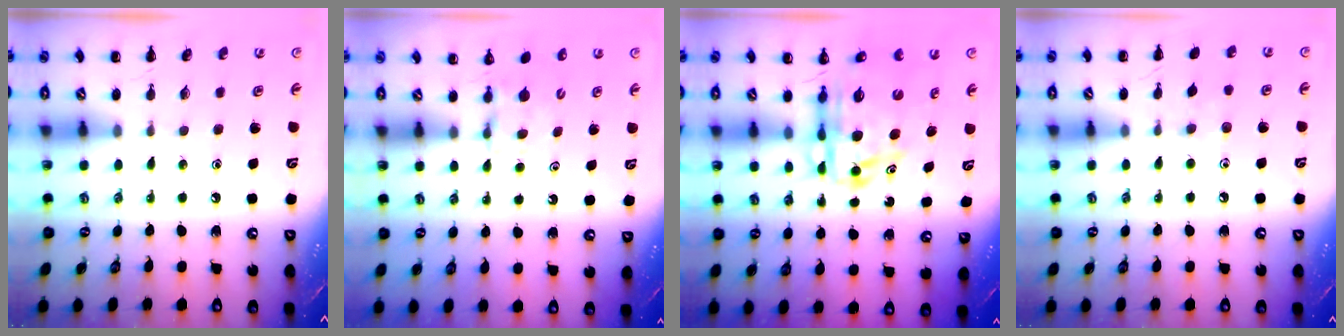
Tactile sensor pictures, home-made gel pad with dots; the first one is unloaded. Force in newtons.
{"total": 3.8, "press": 3.5, "slide": 1.6}
{"total": 10.2, "press": 9.8, "slide": 3.1}
{"total": 5.4, "press": 5.3, "slide": 1.3}